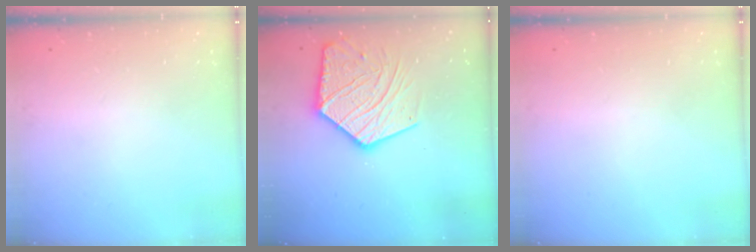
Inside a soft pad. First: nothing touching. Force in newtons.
{"total": 17.3, "press": 17.2, "slide": 1.7}
{"total": 0.0}